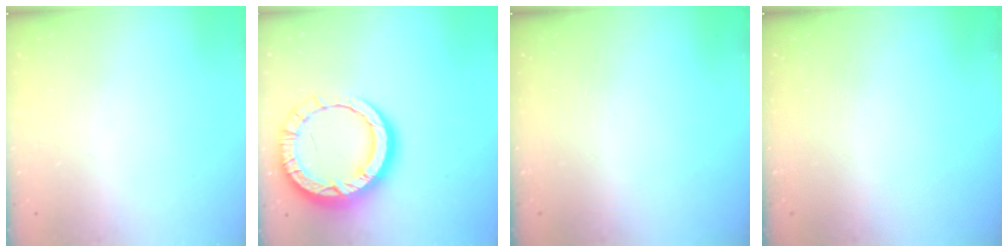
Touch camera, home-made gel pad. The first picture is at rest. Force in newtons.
{"total": 17.0, "press": 16.9, "slide": 1.6}
{"total": 0.0}
{"total": 0.0}